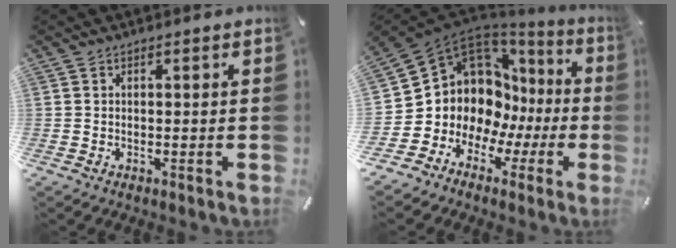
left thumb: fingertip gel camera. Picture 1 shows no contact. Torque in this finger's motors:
{"motor_torque": [0.01, 2.08, 1.35, 1.18, 0.15]}